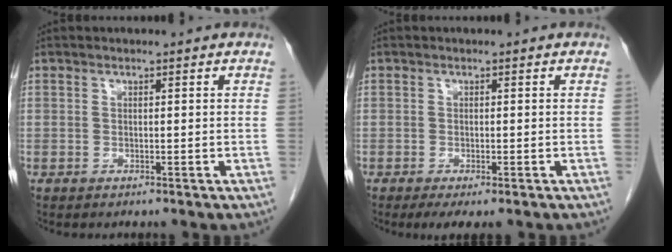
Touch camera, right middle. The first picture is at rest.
{"total": 3.2, "force": [-2.1, 0.9, 2.3], "torque": [-0.035, -0.010, -0.029]}